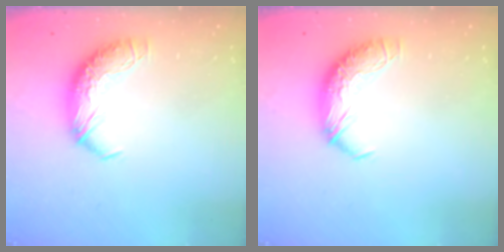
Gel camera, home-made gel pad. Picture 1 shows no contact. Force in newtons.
{"total": 0.0}